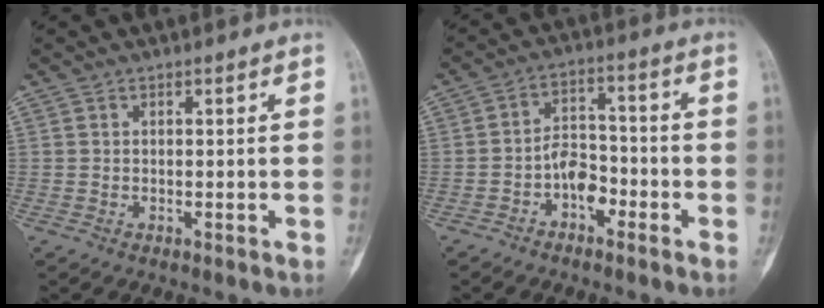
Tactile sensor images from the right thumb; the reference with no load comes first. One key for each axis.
{"total": 6.3, "fx": -3.0, "fy": 3.9, "fz": 3.9, "tx": -0.043, "ty": 0.036, "tz": -0.060}